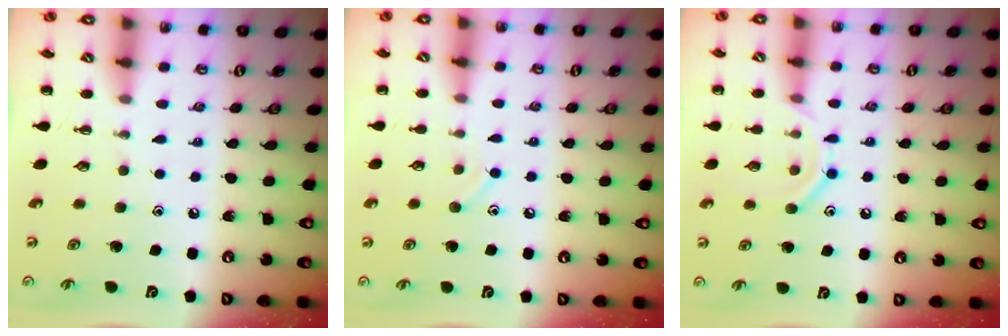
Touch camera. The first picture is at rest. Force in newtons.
{"total": 8.1, "press": 7.7, "slide": 2.6}
{"total": 9.6, "press": 9.5, "slide": 1.4}